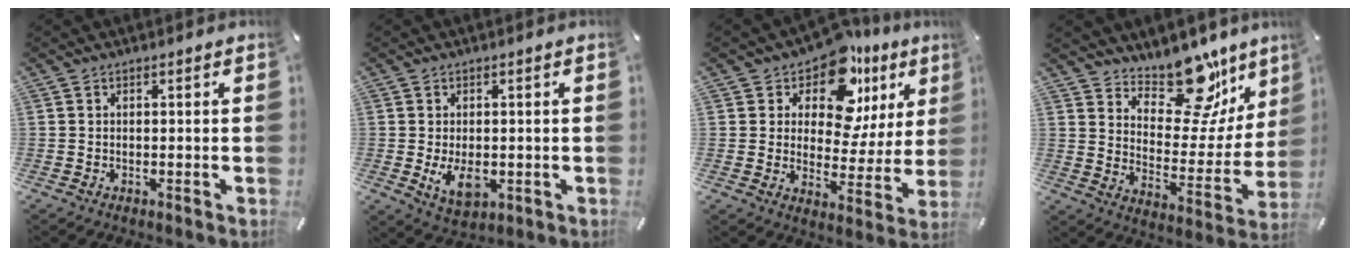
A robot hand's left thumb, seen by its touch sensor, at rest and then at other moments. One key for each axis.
{"total": 6.2, "fx": -0.7, "fy": 4.0, "fz": 4.7, "tx": -0.085, "ty": -0.013, "tz": -0.015}
{"total": 14.2, "fx": 9.4, "fy": 8.2, "fz": 7.0, "tx": -0.112, "ty": -0.072, "tz": 0.166}
{"total": 17.0, "fx": 13.2, "fy": 8.5, "fz": 6.4, "tx": -0.077, "ty": -0.126, "tz": 0.229}